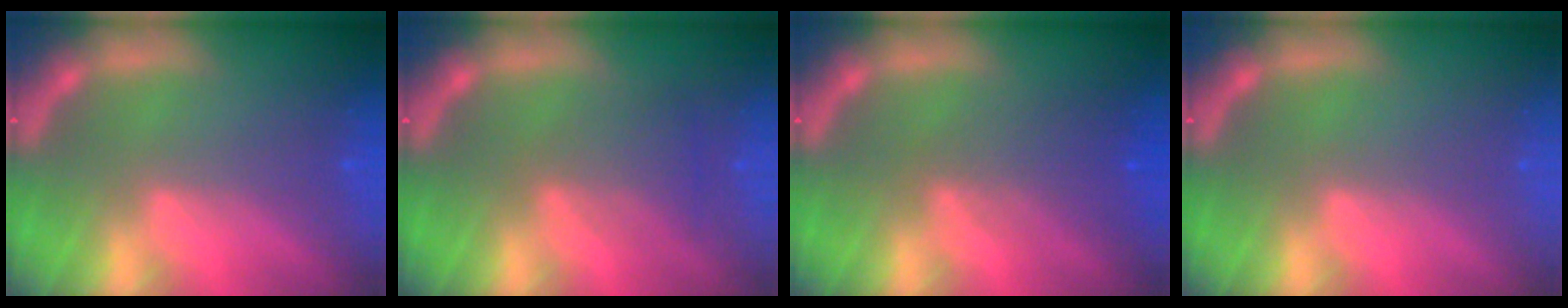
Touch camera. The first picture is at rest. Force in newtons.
{"total": 3.0}
{"total": 3.5}
{"total": 0.0}